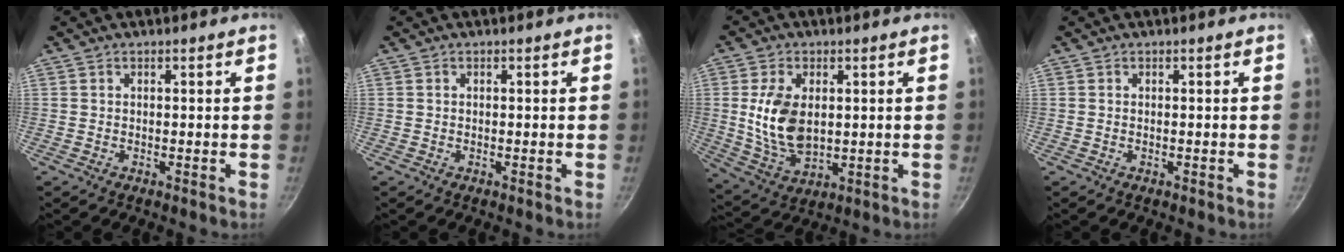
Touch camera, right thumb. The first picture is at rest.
{"total": 0.0}
{"total": 11.8, "force": [1.3, 7.2, 9.2], "torque": [-0.167, -0.019, 0.035]}
{"total": 0.0}